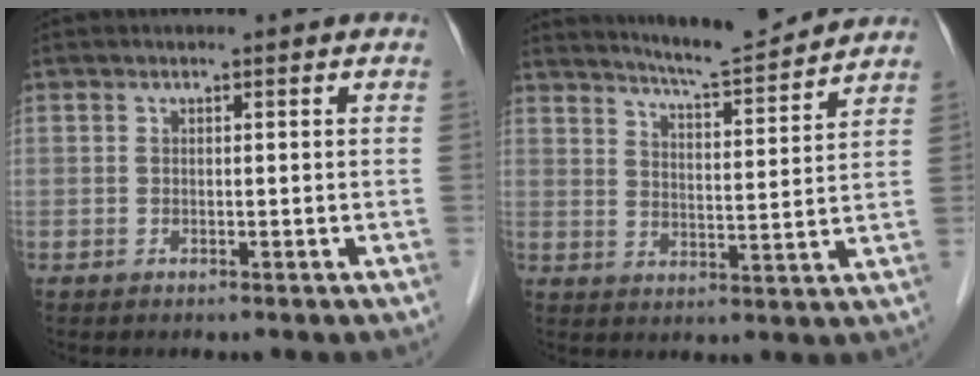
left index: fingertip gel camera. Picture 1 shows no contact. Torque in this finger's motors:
{"motor_torque": [0.08, -0.09, 0.45, 0.10]}